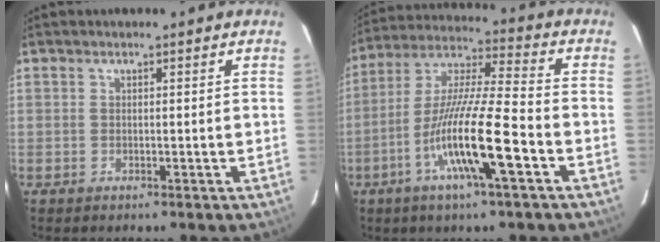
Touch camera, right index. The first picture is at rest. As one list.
[{"total": 15.0, "force": [-5.7, 0.4, 13.9], "torque": [-0.272, -0.008, -0.108]}]